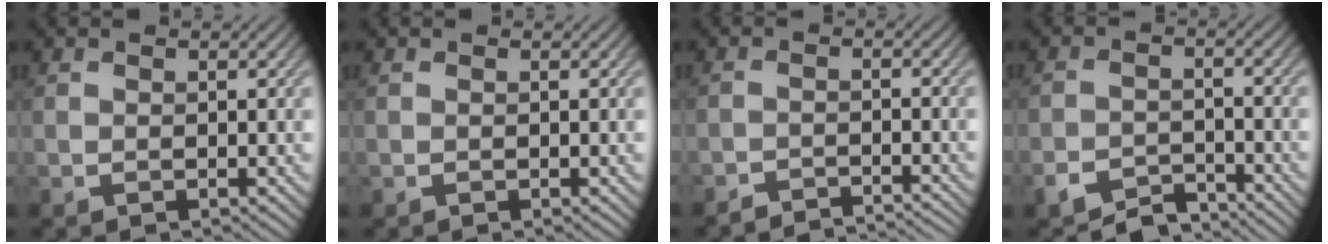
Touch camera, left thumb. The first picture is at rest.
{"total": 0.0}
{"total": 3.7, "force": [-3.6, 0.3, 0.9], "torque": [-0.015, 0.003, -0.062]}
{"total": 5.0, "force": [-4.5, 1.5, 1.5], "torque": [-0.023, -0.002, -0.082]}